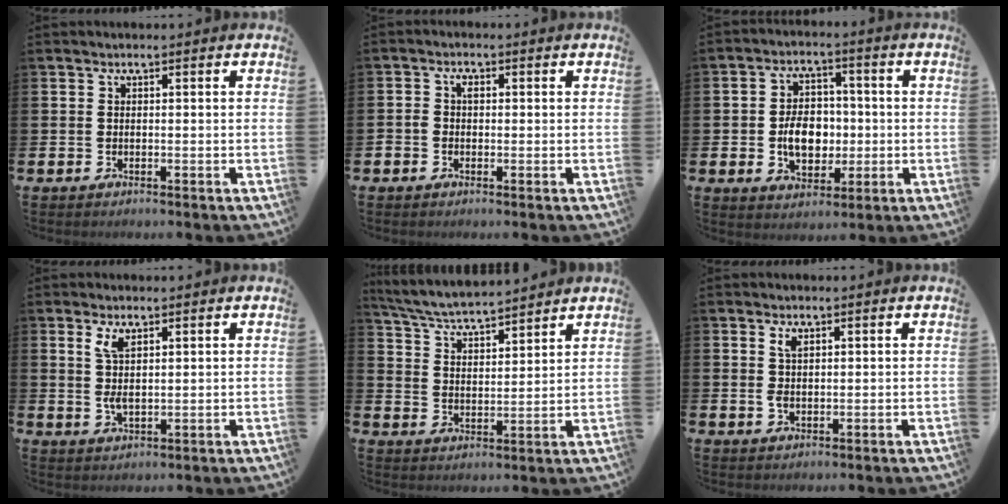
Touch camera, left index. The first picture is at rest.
{"total": 1.7, "force": [-0.3, 1.3, 1.1], "torque": [-0.015, 0.005, -0.009]}
{"total": 6.2, "force": [-0.8, 4.6, 4.1], "torque": [-0.068, 0.009, -0.021]}
{"total": 3.5, "force": [2.0, 1.3, 2.5], "torque": [-0.043, -0.005, 0.032]}
{"total": 5.3, "force": [5.2, 0.2, 0.8], "torque": [-0.044, -0.035, 0.090]}
{"total": 2.2, "force": [1.1, 1.0, 1.6], "torque": [-0.018, -0.002, 0.015]}